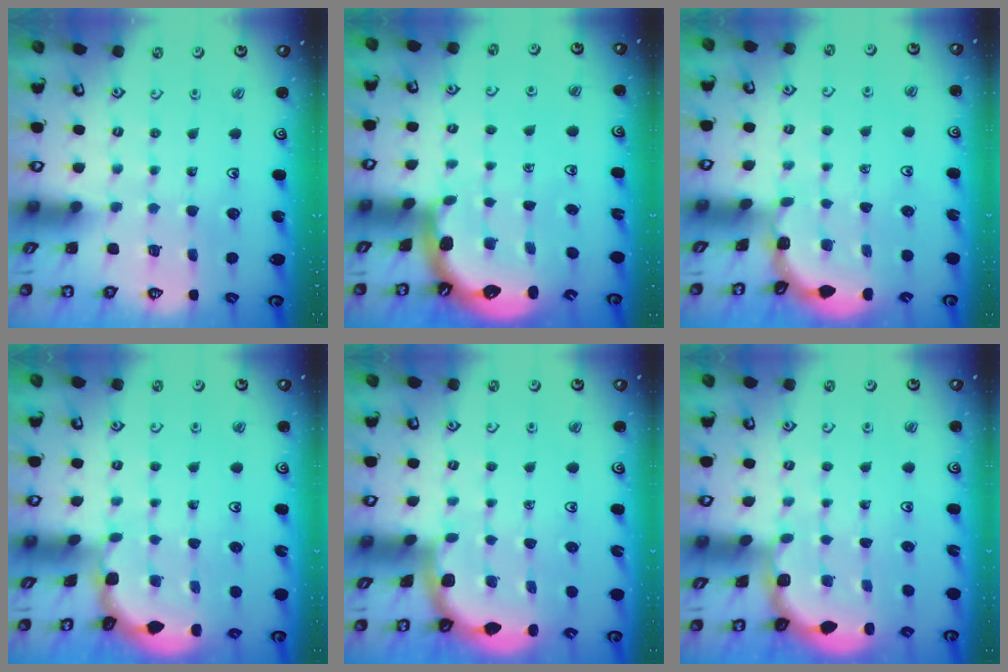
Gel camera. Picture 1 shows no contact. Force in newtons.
{"total": 1.5, "press": 1.3, "slide": 0.6}
{"total": 1.3, "press": 1.3, "slide": 0.1}
{"total": 0.8, "press": 0.8, "slide": 0.2}
{"total": 1.9, "press": 1.9, "slide": 0.0}
{"total": 1.9, "press": 1.8, "slide": 0.8}